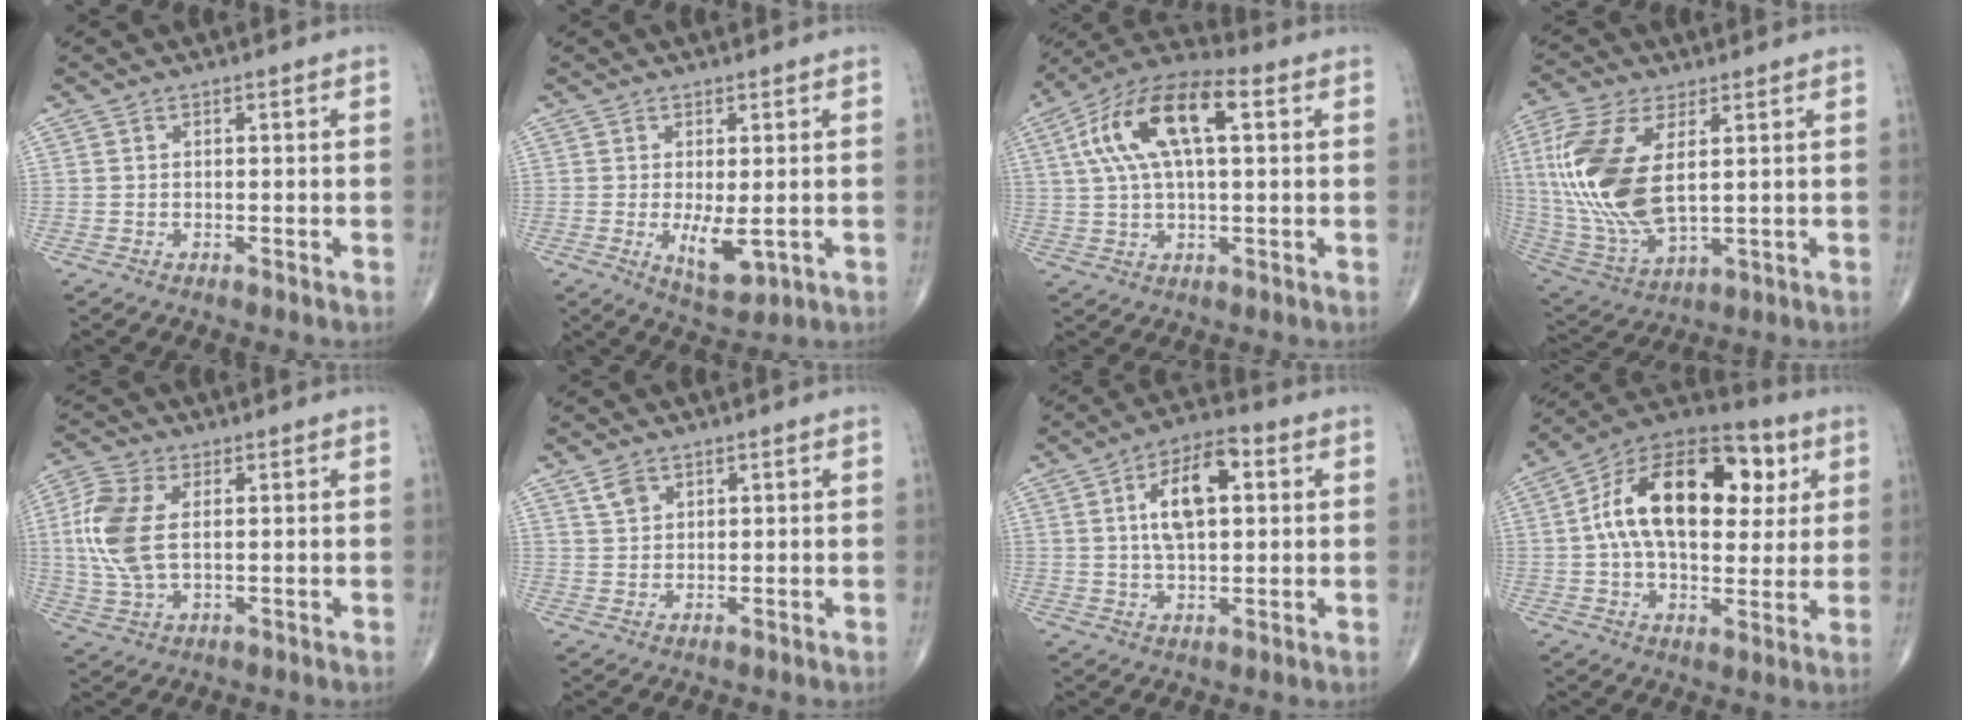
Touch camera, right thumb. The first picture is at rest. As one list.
[{"total": 5.7, "force": [-0.8, 2.2, 5.2], "torque": [-0.082, -0.017, -0.002]}, {"total": 16.2, "force": [4.3, 6.9, 14.0], "torque": [-0.267, 0.031, 0.070]}, {"total": 19.5, "force": [3.2, 9.5, 16.7], "torque": [-0.378, -0.018, 0.070]}, {"total": 10.7, "force": [1.4, 6.0, 8.7], "torque": [-0.211, 0.003, 0.028]}, {"total": 2.8, "force": [1.8, 1.8, 1.3], "torque": [-0.018, -0.006, 0.038]}, {"total": 11.7, "force": [2.7, 5.5, 9.9], "torque": [-0.158, 0.010, 0.041]}, {"total": 23.1, "force": [5.1, 13.3, 18.2], "torque": [-0.269, 0.015, 0.070]}]